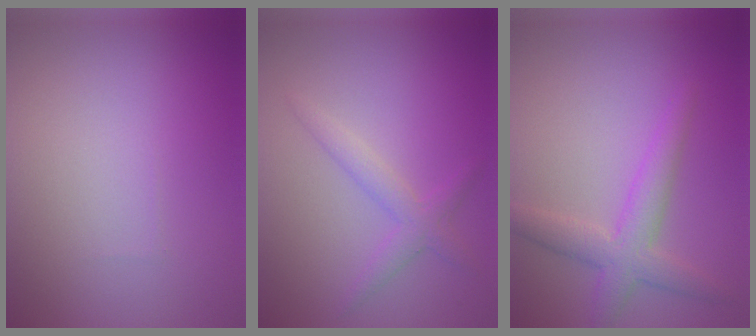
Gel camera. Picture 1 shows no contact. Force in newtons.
{"total": 2.1, "press": 2.1, "slide": 0.1}
{"total": 3.5, "press": 3.5, "slide": 0.1}